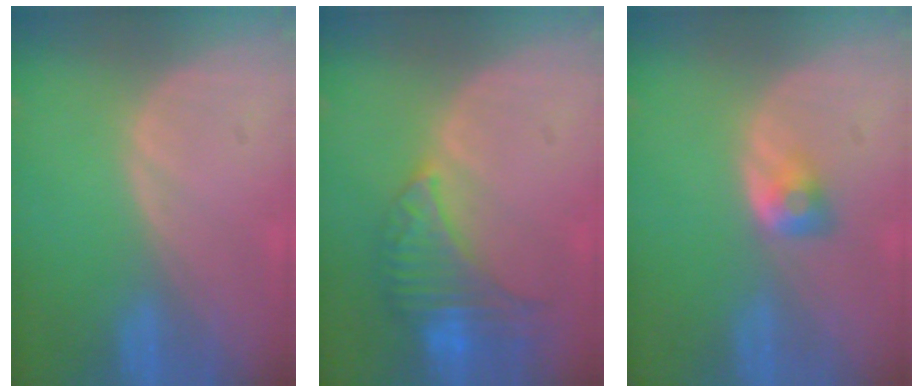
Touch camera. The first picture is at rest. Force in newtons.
{"total": 7.9, "press": 7.4, "slide": 2.8}
{"total": 2.9, "press": 2.5, "slide": 1.5}